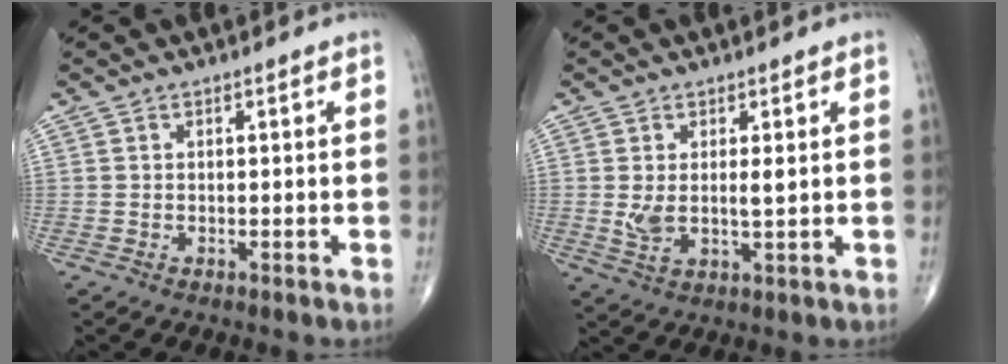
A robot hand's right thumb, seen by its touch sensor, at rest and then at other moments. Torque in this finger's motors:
{"motor_torque": [0.35, 0.40, 0.22, 0.22, 0.02]}